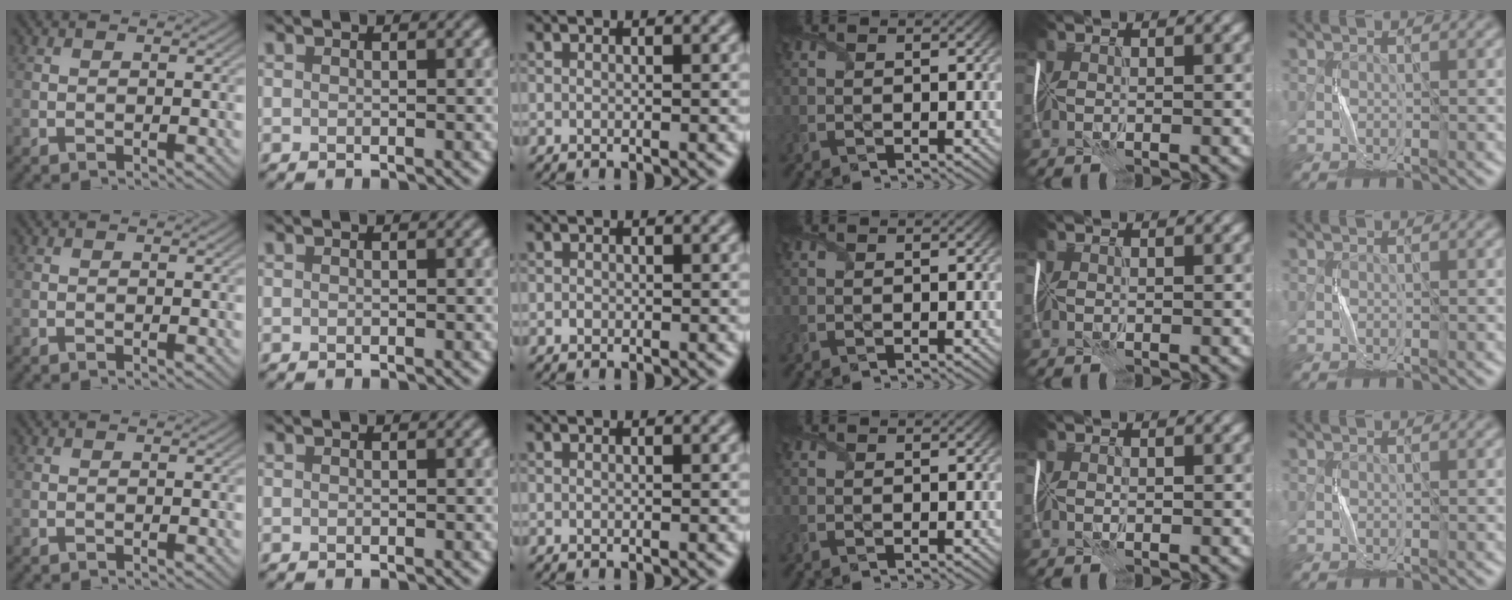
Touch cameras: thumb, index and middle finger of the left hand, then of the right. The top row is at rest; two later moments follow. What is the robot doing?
{"motion": "fold", "object": "plastic wrap"}